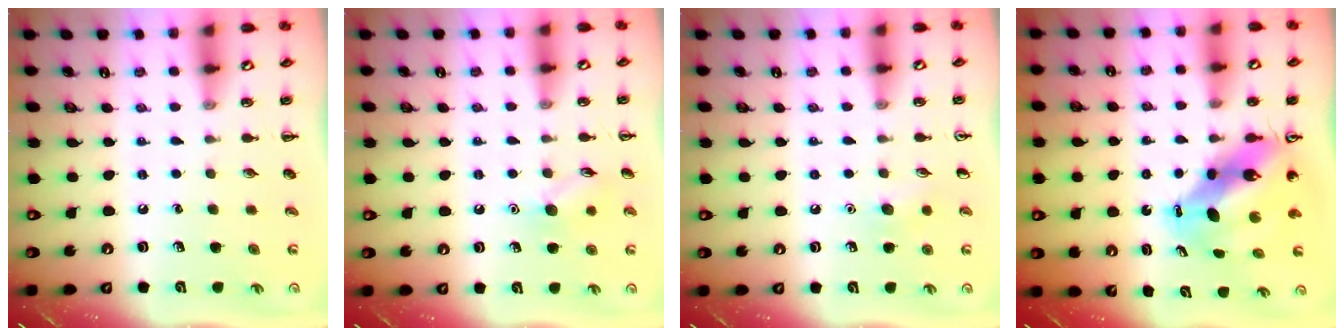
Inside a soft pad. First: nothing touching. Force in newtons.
{"total": 7.9, "press": 7.8, "slide": 1.3}
{"total": 5.7, "press": 5.5, "slide": 1.6}
{"total": 9.6, "press": 9.2, "slide": 2.8}